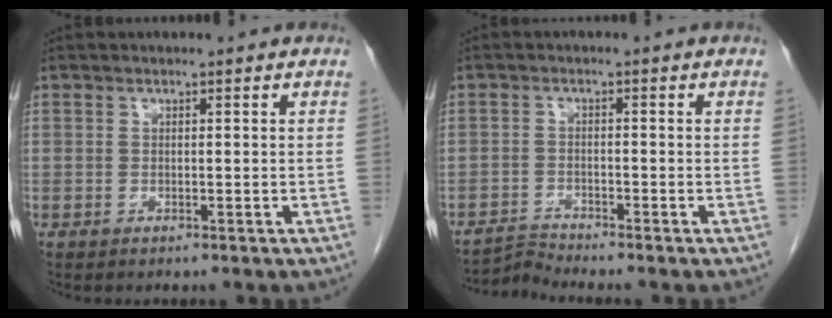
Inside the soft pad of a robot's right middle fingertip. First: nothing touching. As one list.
[{"total": 2.9, "force": [-2.5, -1.1, -0.9], "torque": [0.019, -0.012, -0.046]}]